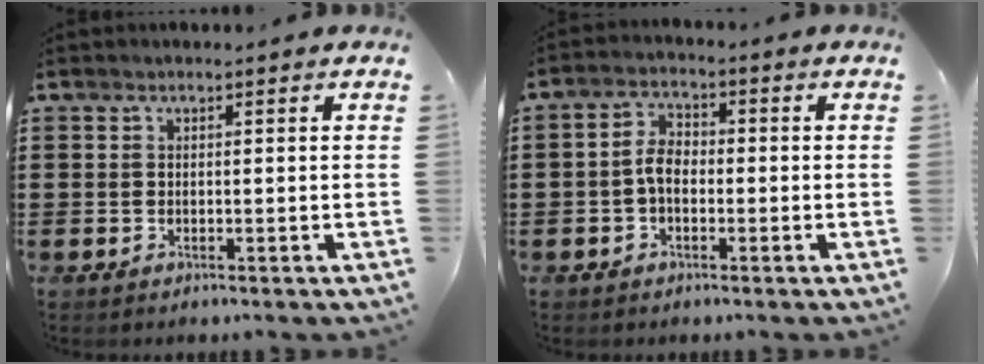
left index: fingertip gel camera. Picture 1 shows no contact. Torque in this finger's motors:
{"motor_torque": [0.31, 0.11, 0.25, 0.06]}